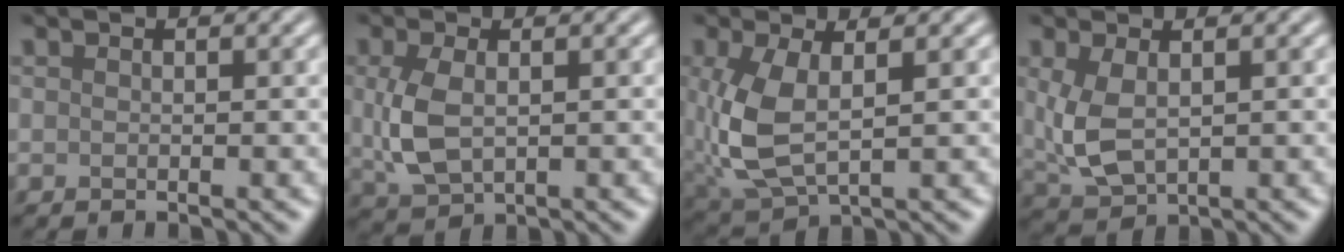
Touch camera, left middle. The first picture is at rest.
{"total": 4.3, "force": [0.3, 2.6, 3.5], "torque": [-0.087, 0.001, 0.013]}
{"total": 5.8, "force": [0.3, 2.9, 5.0], "torque": [-0.127, -0.008, 0.010]}
{"total": 4.2, "force": [0.6, 2.4, 3.4], "torque": [-0.086, -0.002, 0.019]}